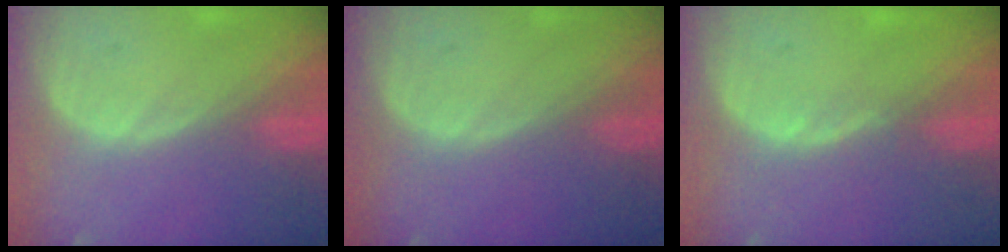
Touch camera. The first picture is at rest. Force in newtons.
{"total": 0.0}
{"total": 1.1, "press": 1.0, "slide": 0.5}